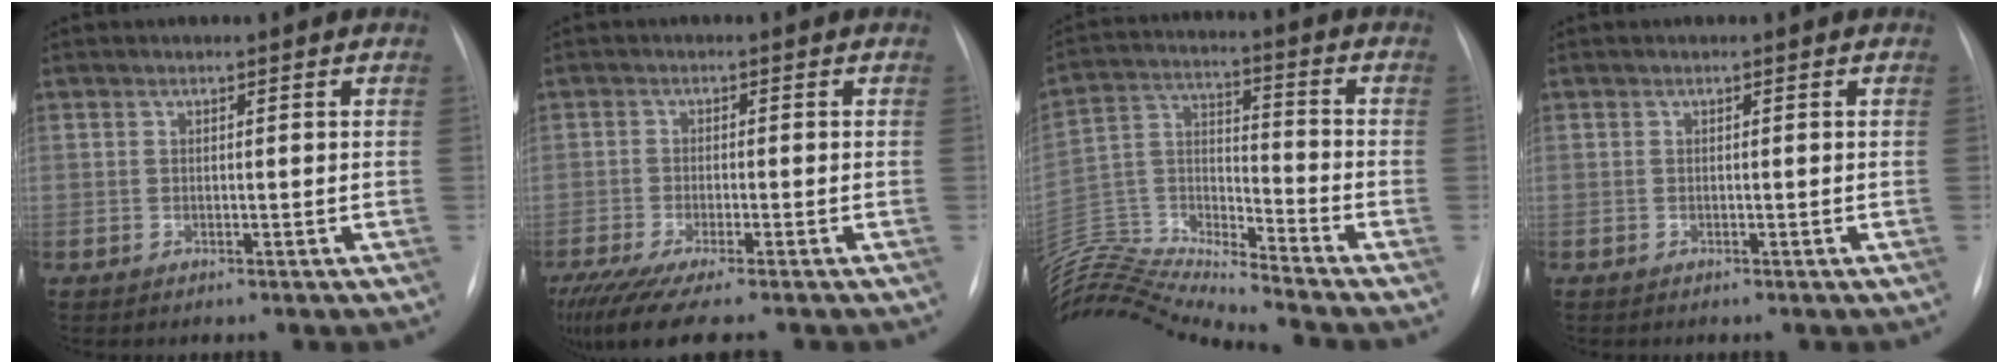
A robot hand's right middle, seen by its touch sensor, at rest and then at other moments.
{"total": 10.2, "force": [-8.0, 0.9, 6.2], "torque": [-0.100, -0.023, -0.134]}
{"total": 18.6, "force": [-18.0, -1.0, 4.7], "torque": [-0.099, 0.026, -0.324]}
{"total": 0.0}